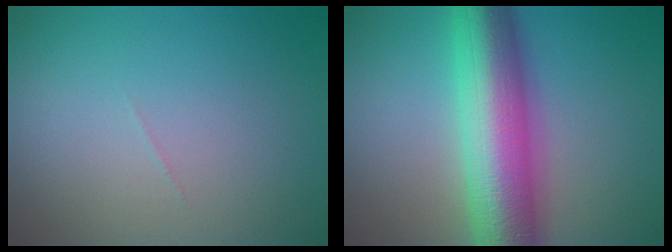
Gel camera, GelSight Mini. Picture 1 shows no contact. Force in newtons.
{"total": 11.4, "press": 11.4, "slide": 0.2}